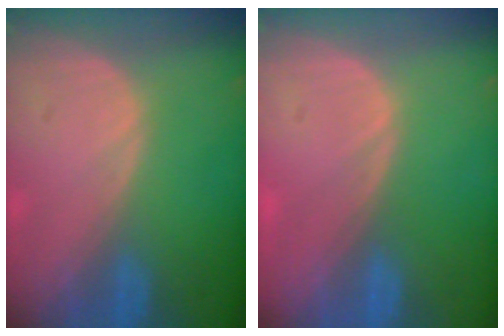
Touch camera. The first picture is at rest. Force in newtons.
{"total": 0.5, "press": 0.1, "slide": 0.5}